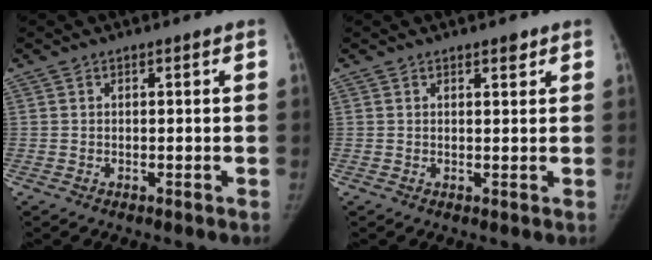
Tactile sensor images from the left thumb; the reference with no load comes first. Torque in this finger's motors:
{"motor_torque": [0.25, 0.01, 0.43, -0.63, 0.06]}